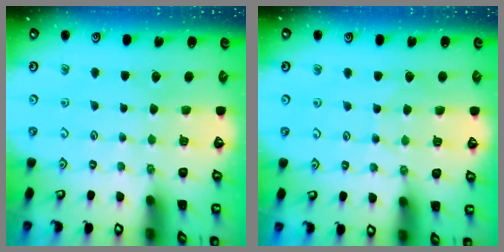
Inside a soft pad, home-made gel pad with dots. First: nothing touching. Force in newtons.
{"total": 3.9, "press": 3.9, "slide": 0.5}